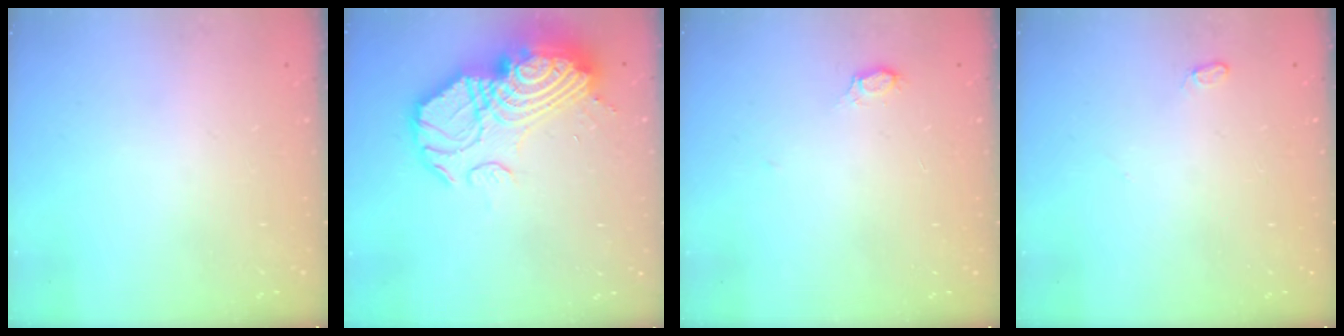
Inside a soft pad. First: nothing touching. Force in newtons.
{"total": 22.8, "press": 22.6, "slide": 2.8}
{"total": 2.6, "press": 2.6, "slide": 0.2}
{"total": 3.5, "press": 3.5, "slide": 0.5}